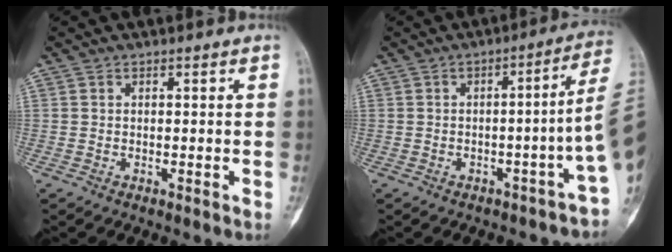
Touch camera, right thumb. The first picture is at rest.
{"total": 8.3, "force": [-0.9, 0.1, 8.2], "torque": [-0.098, 0.035, -0.018]}